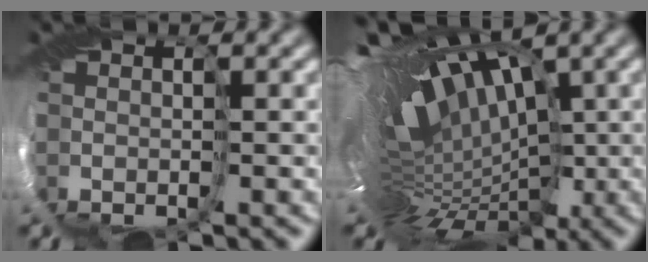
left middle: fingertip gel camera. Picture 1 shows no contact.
{"total": 16.6, "force": [2.3, 8.8, 13.9], "torque": [-0.203, 0.011, 0.060]}